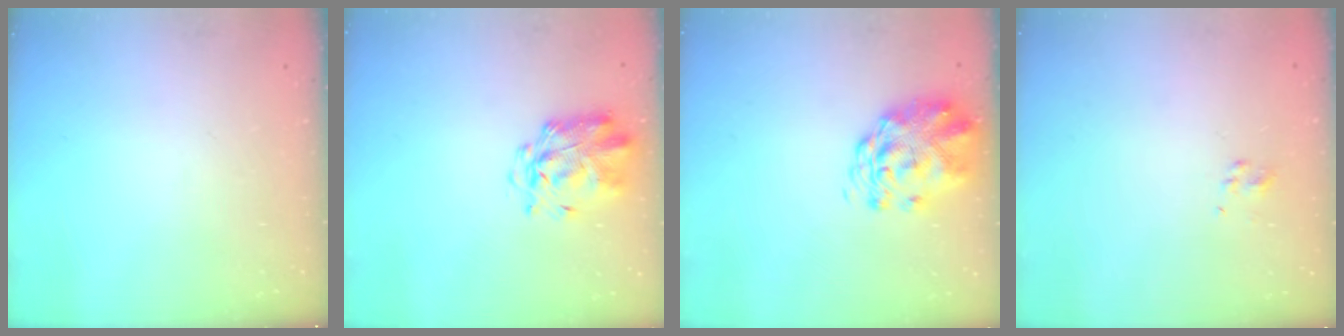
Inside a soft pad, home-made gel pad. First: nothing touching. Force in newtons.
{"total": 2.9, "press": 2.8, "slide": 0.7}
{"total": 3.0, "press": 2.8, "slide": 1.1}
{"total": 2.3, "press": 2.1, "slide": 1.1}